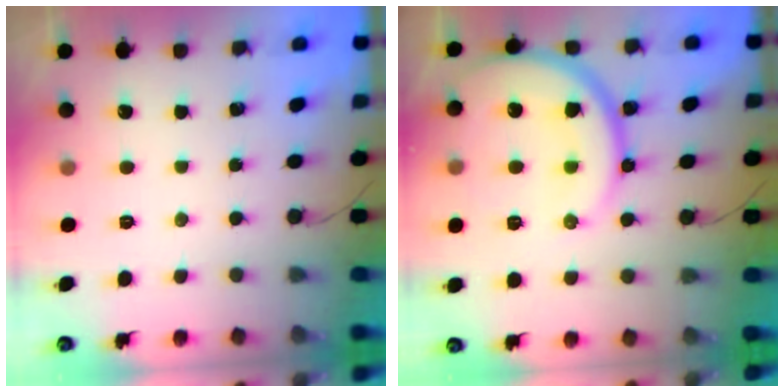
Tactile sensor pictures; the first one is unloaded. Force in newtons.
{"total": 20.0, "press": 19.9, "slide": 1.9}